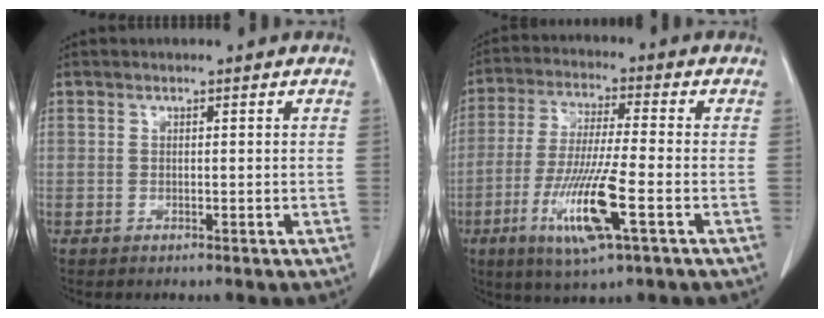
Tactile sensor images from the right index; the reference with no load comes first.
{"total": 12.5, "force": [-4.6, 0.7, 11.6], "torque": [-0.235, -0.024, -0.084]}